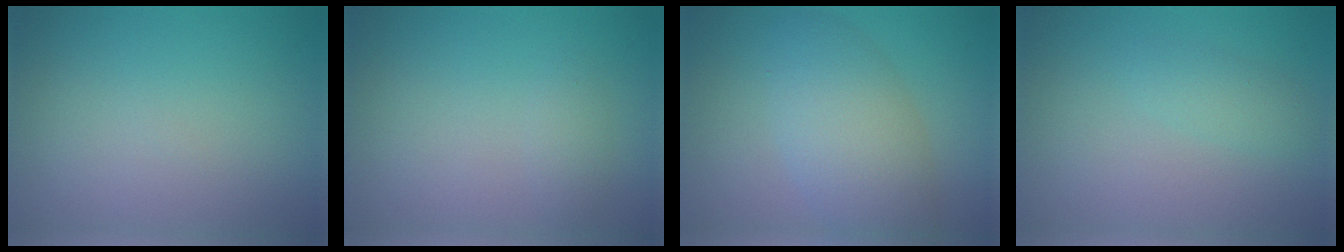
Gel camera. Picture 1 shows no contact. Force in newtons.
{"total": 1.0, "press": 1.0, "slide": 0.0}
{"total": 5.7, "press": 5.7, "slide": 0.1}
{"total": 1.5, "press": 1.5, "slide": 0.1}